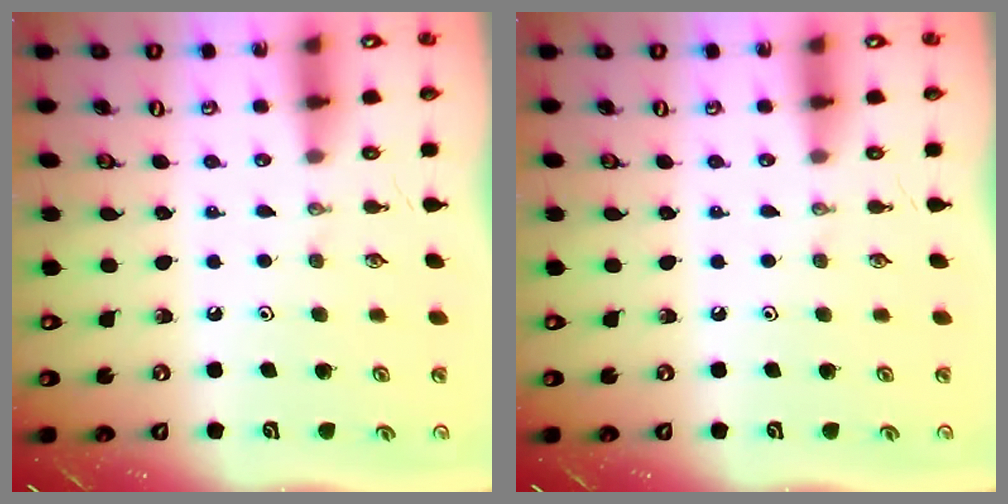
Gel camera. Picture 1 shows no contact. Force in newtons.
{"total": 0.0}